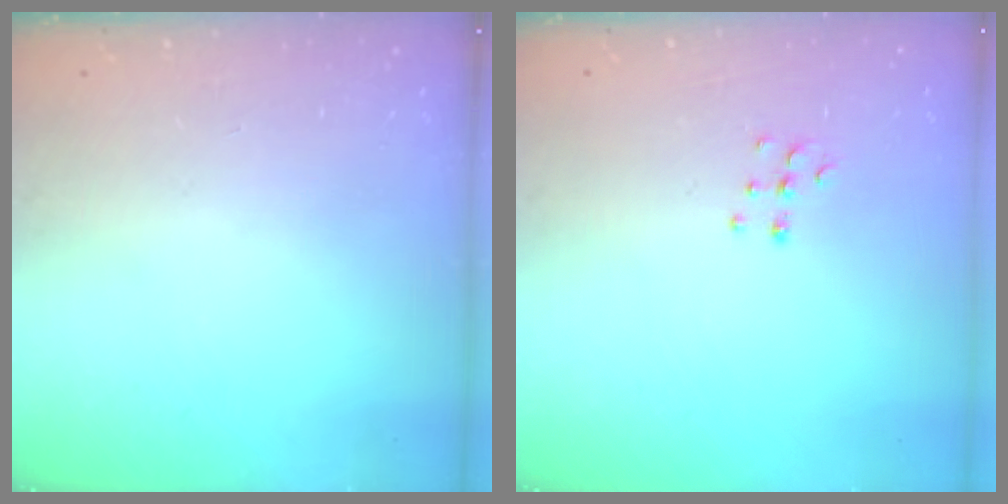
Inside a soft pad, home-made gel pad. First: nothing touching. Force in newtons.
{"total": 5.8, "press": 5.8, "slide": 0.4}